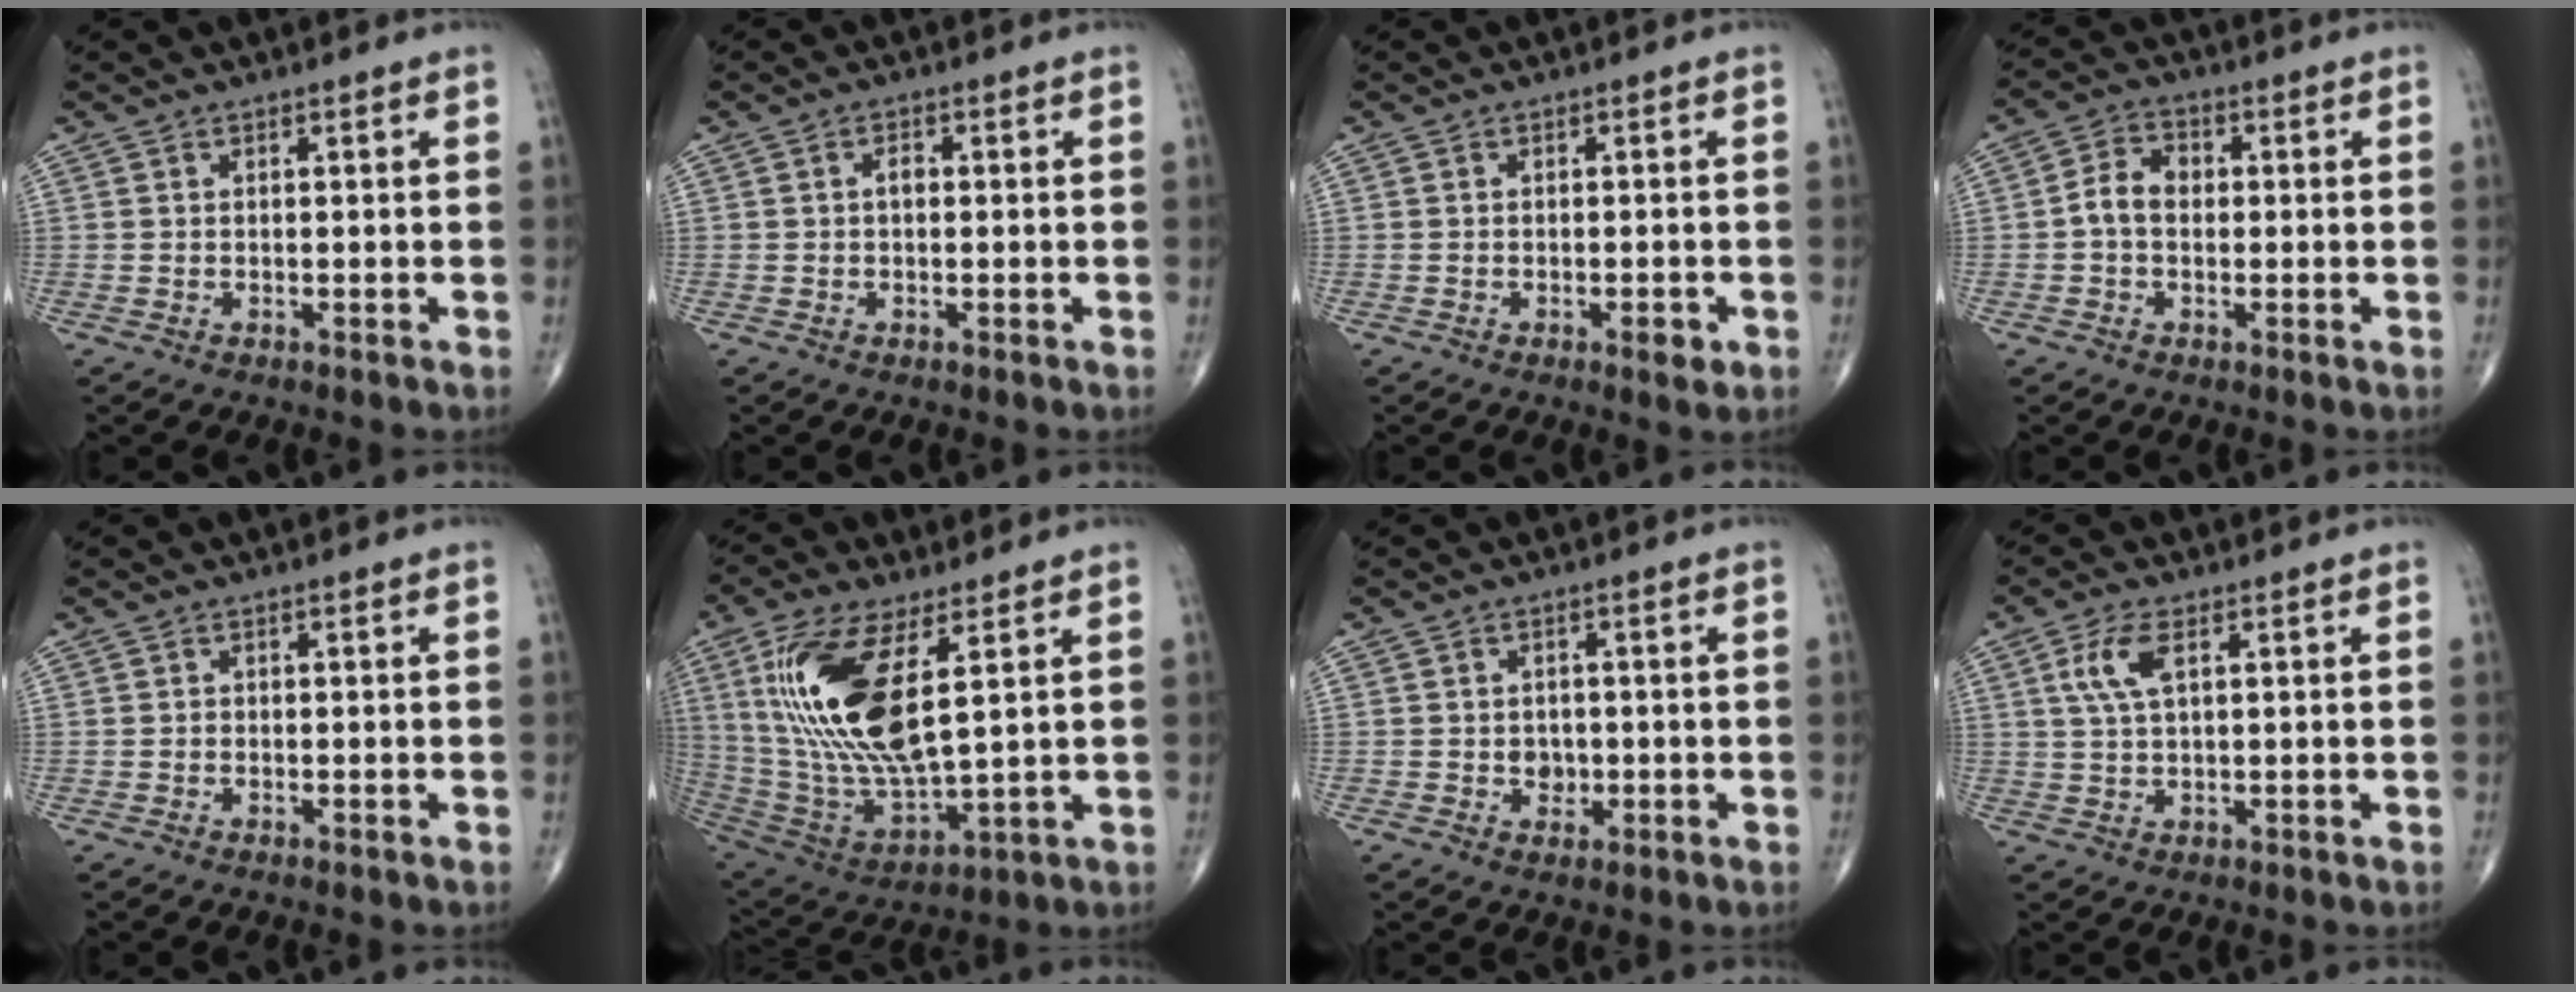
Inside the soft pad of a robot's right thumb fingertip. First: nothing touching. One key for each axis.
{"total": 1.4, "fx": 0.0, "fy": 0.9, "fz": 1.1, "tx": -0.013, "ty": 0.003, "tz": -0.005}
{"total": 2.3, "fx": -1.0, "fy": 0.8, "fz": 1.9, "tx": -0.022, "ty": -0.001, "tz": -0.014}
{"total": 5.1, "fx": -0.3, "fy": 3.8, "fz": 3.5, "tx": -0.056, "ty": 0.020, "tz": -0.015}
{"total": 0.0}
{"total": 20.7, "fx": 6.0, "fy": 7.8, "fz": 18.2, "tx": -0.383, "ty": -0.031, "tz": 0.123}
{"total": 2.6, "fx": -0.4, "fy": 2.1, "fz": 1.4, "tx": -0.006, "ty": 0.003, "tz": -0.003}
{"total": 5.6, "fx": 1.9, "fy": 2.3, "fz": 4.7, "tx": -0.105, "ty": 0.002, "tz": 0.040}